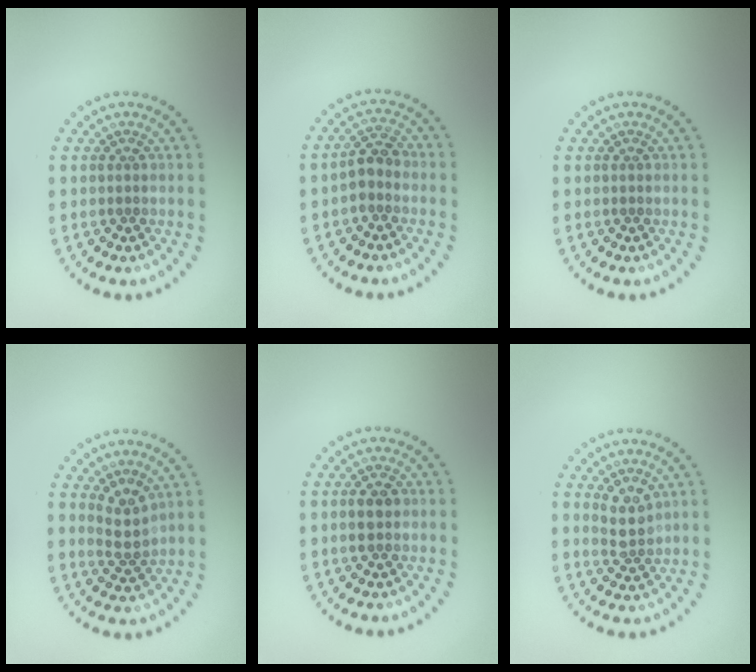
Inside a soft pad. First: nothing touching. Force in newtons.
{"total": 2.3, "press": 2.1, "slide": 0.9}
{"total": 0.0}
{"total": 2.3, "press": 1.8, "slide": 1.3}
{"total": 1.8, "press": 1.8, "slide": 0.1}
{"total": 2.5, "press": 2.2, "slide": 1.1}